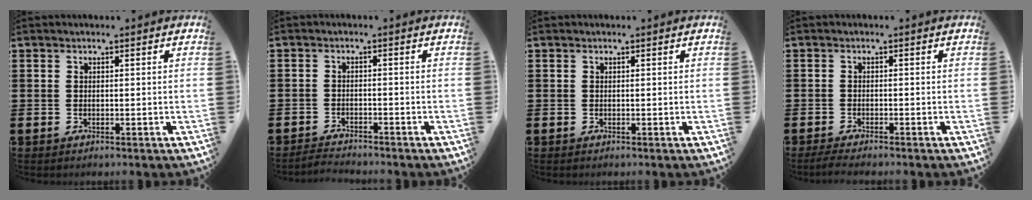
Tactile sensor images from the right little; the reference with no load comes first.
{"total": 1.8, "force": [-1.8, 0.0, -0.1], "torque": [-0.003, 0.002, -0.037]}
{"total": 0.0}
{"total": 1.3, "force": [-1.1, 0.1, 0.8], "torque": [-0.013, 0.000, -0.021]}